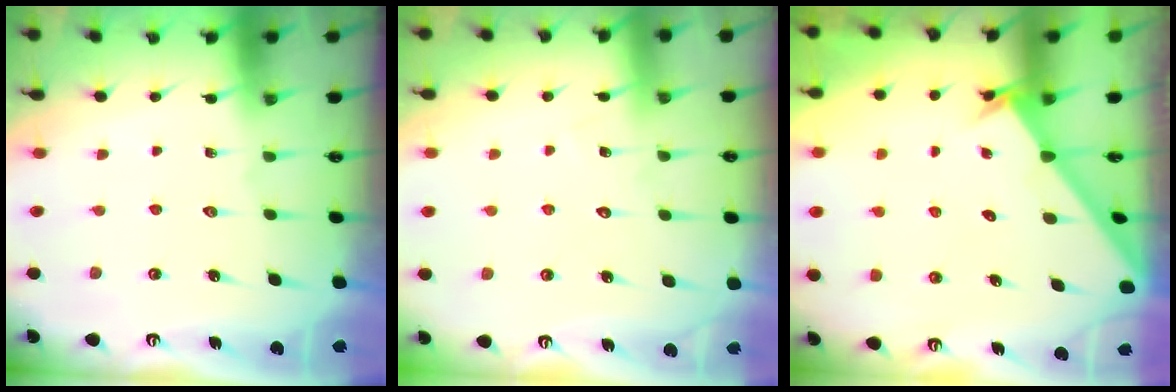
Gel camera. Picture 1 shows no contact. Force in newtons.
{"total": 5.6, "press": 5.6, "slide": 0.4}
{"total": 2.1, "press": 2.1, "slide": 0.2}